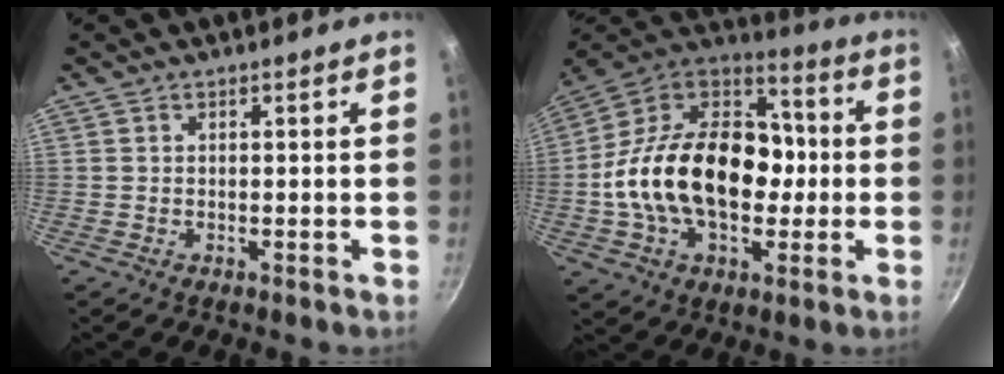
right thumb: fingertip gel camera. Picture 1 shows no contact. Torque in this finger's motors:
{"motor_torque": [2.56, 2.45, 1.61, -1.16, 0.27]}